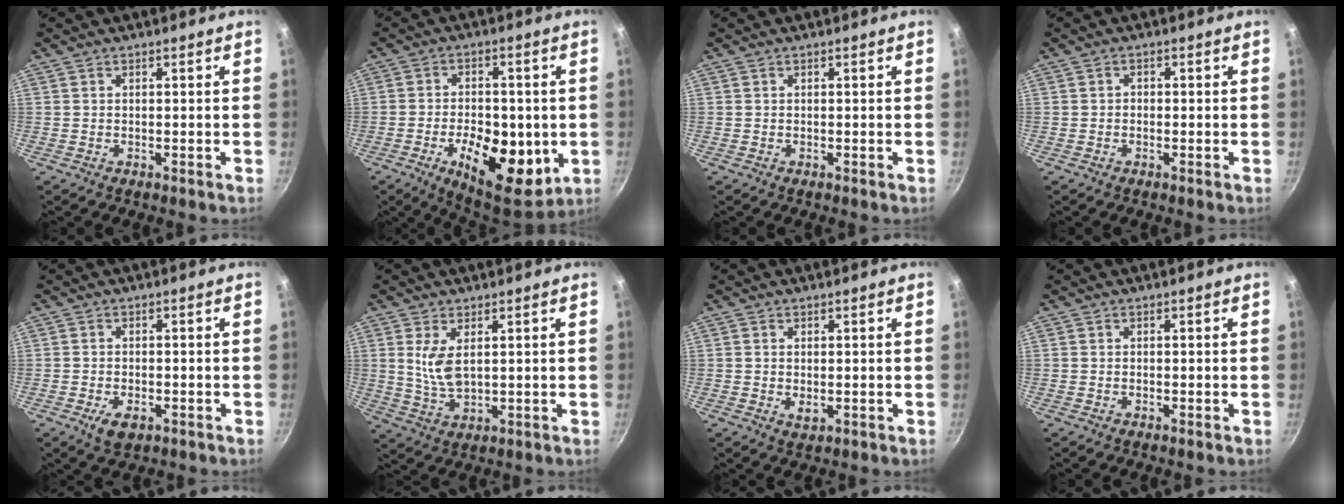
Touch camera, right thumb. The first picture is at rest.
{"total": 16.9, "force": [-3.9, 9.1, 13.7], "torque": [-0.173, -0.007, -0.048]}
{"total": 0.0}
{"total": 0.9, "force": [-0.3, 0.7, 0.4], "torque": [-0.007, 0.003, -0.007]}
{"total": 4.2, "force": [-1.7, 2.3, 3.0], "torque": [-0.049, 0.004, -0.025]}
{"total": 6.1, "force": [1.7, 2.9, 5.1], "torque": [-0.098, -0.019, 0.040]}
{"total": 2.0, "force": [0.0, 1.2, 1.6], "torque": [-0.027, -0.005, 0.001]}
{"total": 0.0}